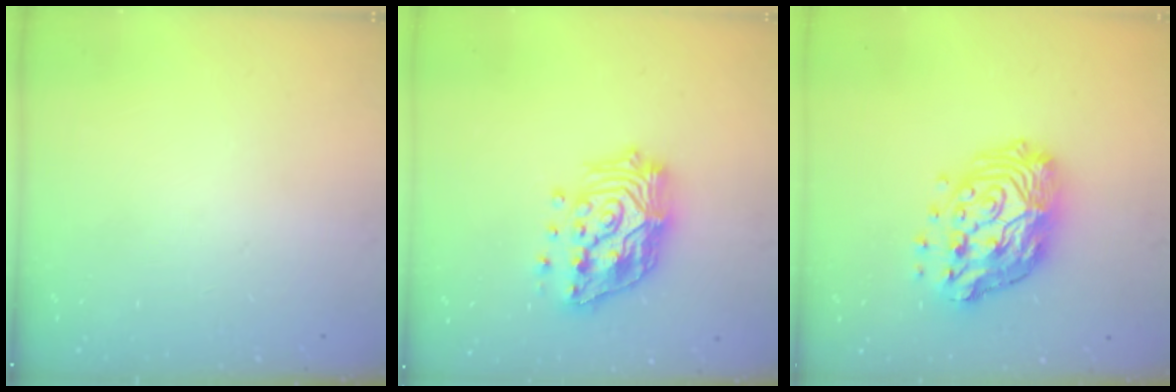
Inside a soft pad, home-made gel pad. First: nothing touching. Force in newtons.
{"total": 19.6, "press": 19.5, "slide": 2.3}
{"total": 18.3, "press": 18.2, "slide": 1.8}